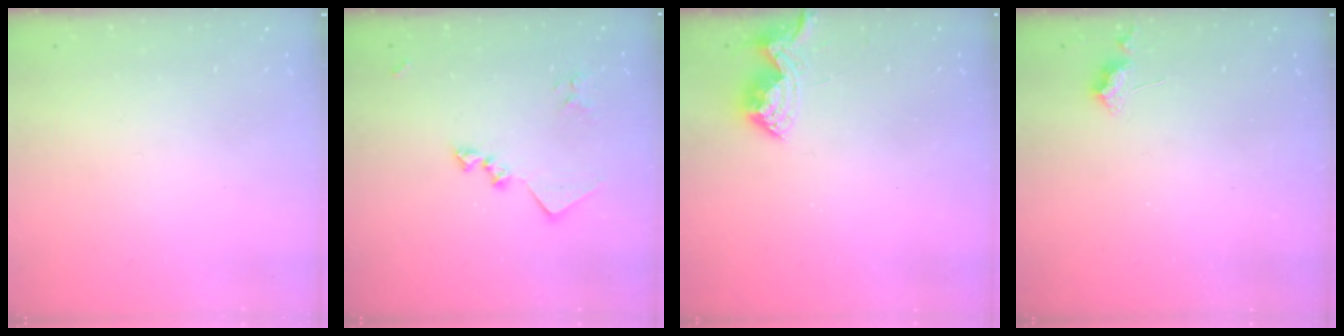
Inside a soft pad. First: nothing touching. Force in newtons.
{"total": 12.7, "press": 12.7, "slide": 0.6}
{"total": 9.6, "press": 9.6, "slide": 0.5}
{"total": 5.5, "press": 5.4, "slide": 0.8}